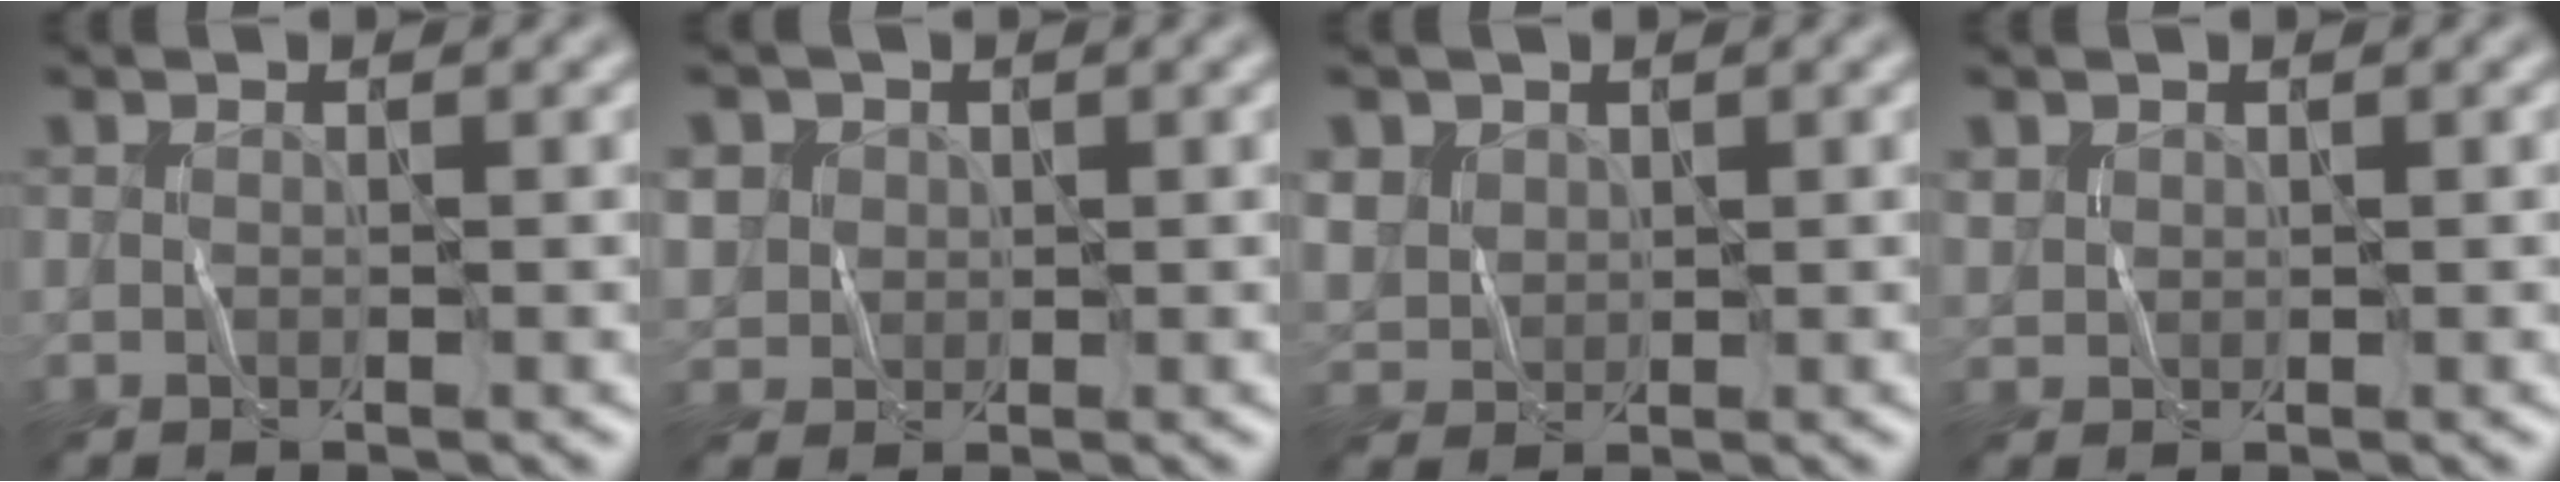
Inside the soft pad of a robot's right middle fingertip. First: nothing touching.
{"total": 3.1, "force": [1.2, 2.8, 0.5], "torque": [-0.036, 0.010, 0.017]}
{"total": 2.7, "force": [1.5, 2.2, 0.4], "torque": [-0.043, 0.004, 0.040]}
{"total": 0.9, "force": [0.6, 0.6, -0.2], "torque": [-0.003, 0.001, 0.014]}